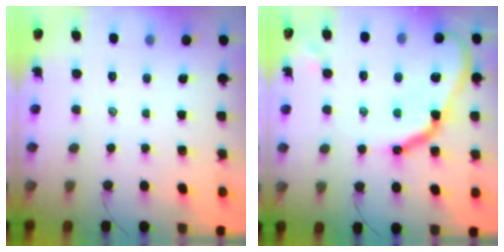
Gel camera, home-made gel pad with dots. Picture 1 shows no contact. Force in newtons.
{"total": 16.5, "press": 16.4, "slide": 1.3}